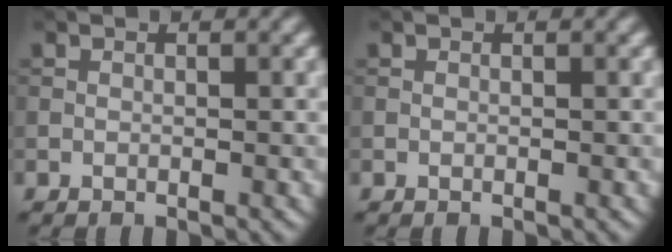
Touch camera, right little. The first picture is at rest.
{"total": 0.0}